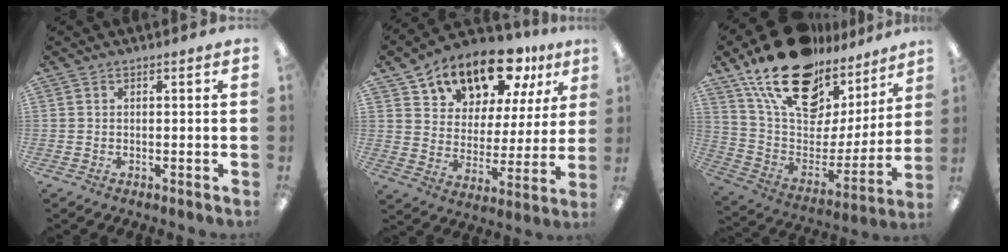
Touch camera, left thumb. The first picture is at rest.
{"total": 16.3, "force": [13.0, 7.7, 6.3], "torque": [-0.108, -0.092, 0.229]}
{"total": 23.3, "force": [16.7, 11.6, 11.4], "torque": [-0.197, -0.103, 0.300]}